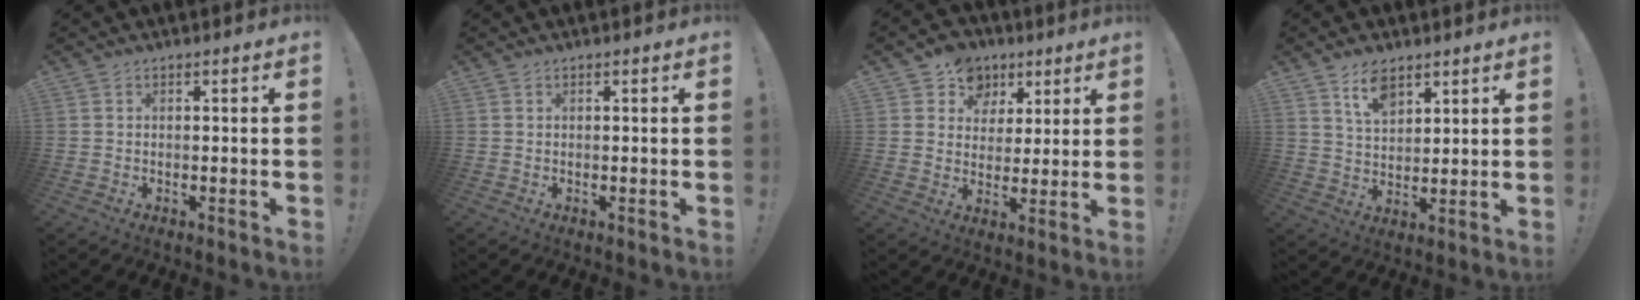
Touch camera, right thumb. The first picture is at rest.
{"total": 0.0}
{"total": 9.4, "force": [4.4, 8.1, 1.7], "torque": [-0.016, -0.028, 0.086]}
{"total": 7.8, "force": [5.2, 3.9, 4.3], "torque": [-0.080, -0.020, 0.096]}